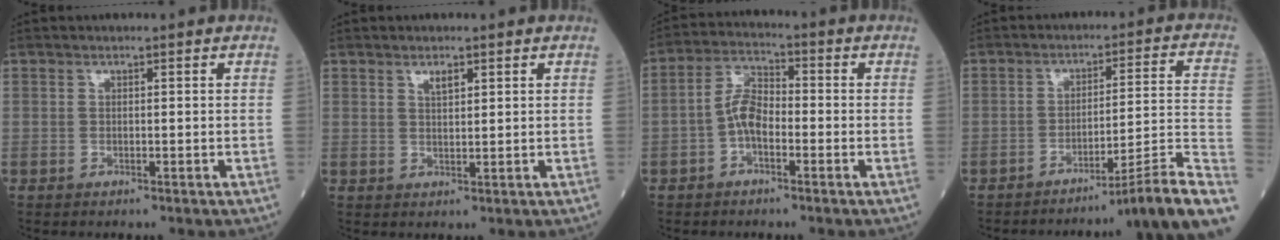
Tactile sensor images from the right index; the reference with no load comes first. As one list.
[{"total": 1.9, "force": [1.3, 0.6, 1.3], "torque": [-0.024, 0.000, 0.025]}, {"total": 5.3, "force": [-1.5, 2.5, 4.4], "torque": [-0.085, 0.014, -0.036]}, {"total": 14.0, "force": [-11.0, -2.4, 8.3], "torque": [-0.055, 0.027, -0.155]}]